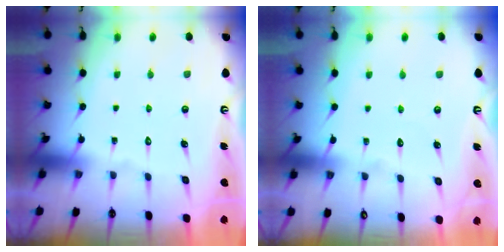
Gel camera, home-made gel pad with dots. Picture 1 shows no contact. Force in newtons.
{"total": 2.0, "press": 2.0, "slide": 0.2}